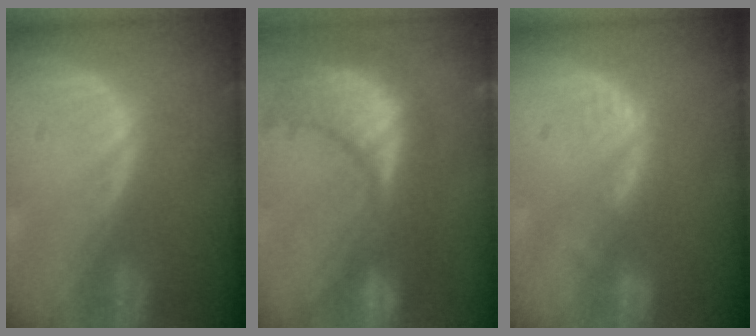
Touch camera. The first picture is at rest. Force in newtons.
{"total": 13.5, "press": 11.8, "slide": 6.6}
{"total": 3.2, "press": 2.6, "slide": 1.9}